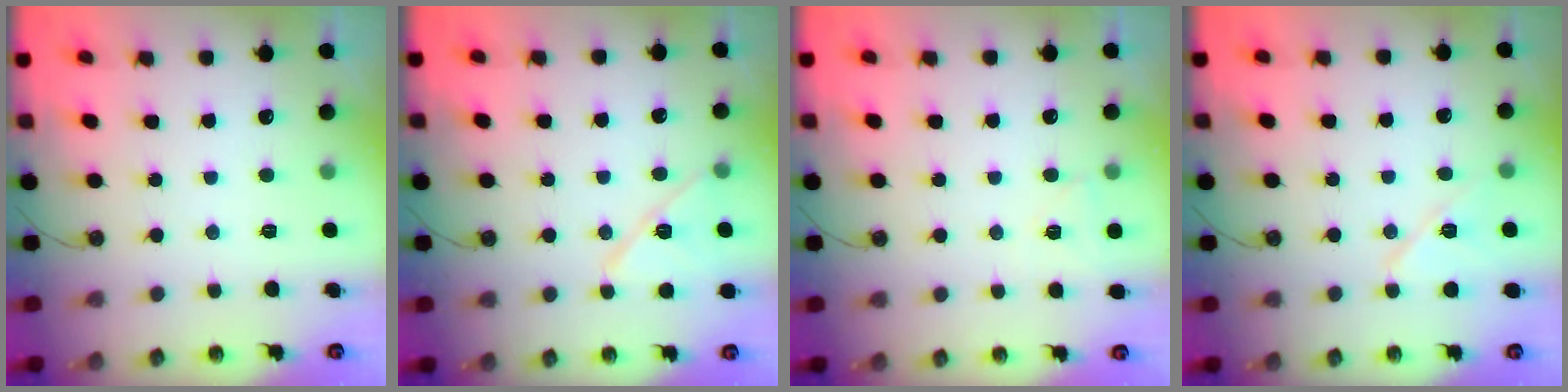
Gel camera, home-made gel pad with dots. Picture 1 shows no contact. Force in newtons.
{"total": 12.1, "press": 12.1, "slide": 0.8}
{"total": 5.1, "press": 4.5, "slide": 2.3}
{"total": 9.0, "press": 7.8, "slide": 4.5}